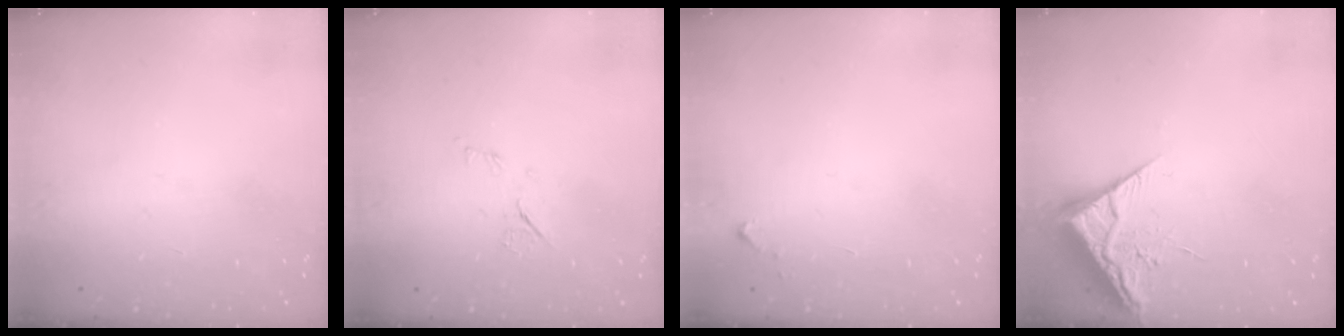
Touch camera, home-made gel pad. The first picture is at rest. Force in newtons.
{"total": 6.3, "press": 6.3, "slide": 0.6}
{"total": 2.6, "press": 2.6, "slide": 0.4}
{"total": 7.0, "press": 7.0, "slide": 0.7}